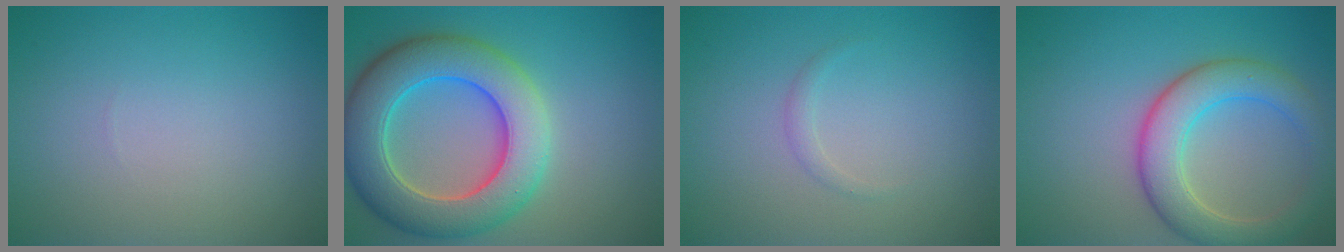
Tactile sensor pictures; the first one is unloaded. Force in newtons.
{"total": 9.4, "press": 9.4, "slide": 0.5}
{"total": 0.8, "press": 0.8, "slide": 0.0}
{"total": 5.8, "press": 5.7, "slide": 0.3}